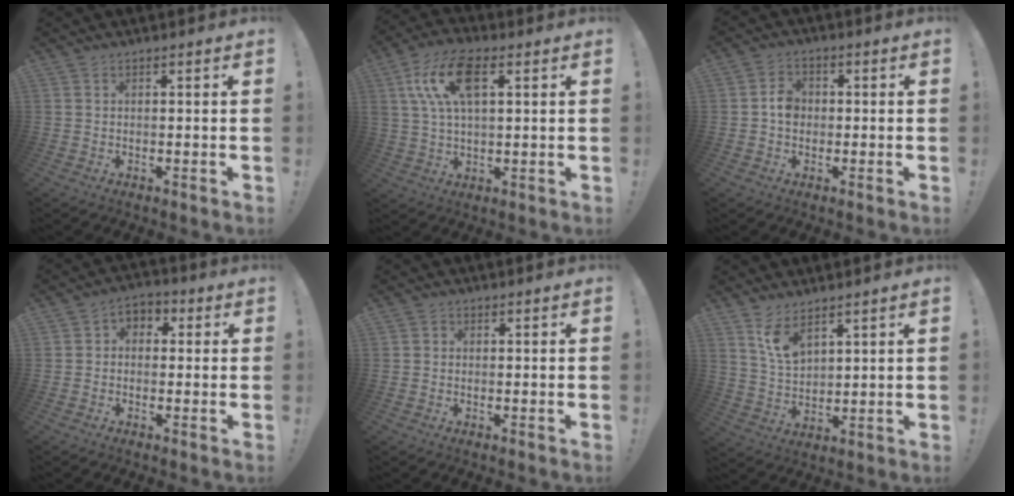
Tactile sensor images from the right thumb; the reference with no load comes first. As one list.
[{"total": 13.3, "force": [4.5, 6.7, 10.6], "torque": [-0.199, 0.005, 0.085]}, {"total": 5.0, "force": [-0.6, 4.1, 2.8], "torque": [-0.039, 0.011, -0.012]}, {"total": 4.4, "force": [-1.2, 3.6, 2.1], "torque": [-0.028, 0.015, -0.019]}, {"total": 0.7, "force": [-0.3, 0.6, 0.3], "torque": [-0.005, 0.002, -0.005]}, {"total": 8.1, "force": [5.5, 3.8, 4.4], "torque": [-0.073, -0.033, 0.102]}]